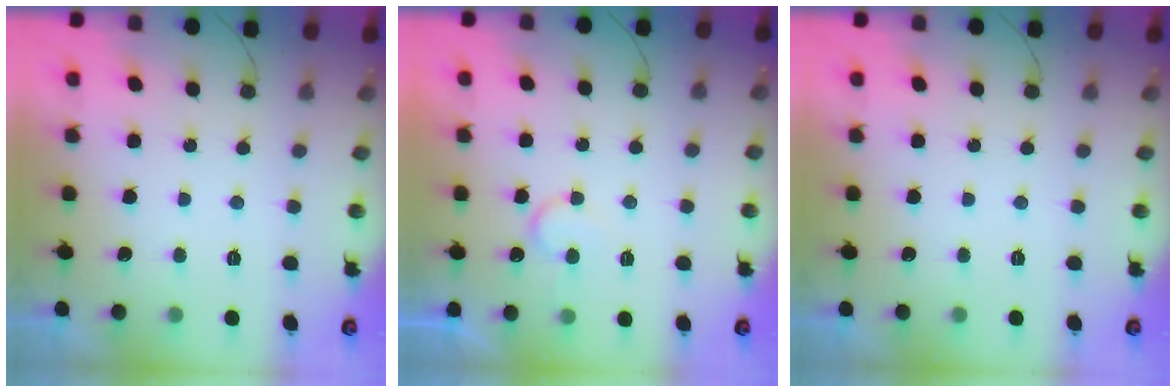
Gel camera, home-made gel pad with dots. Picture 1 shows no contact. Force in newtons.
{"total": 6.0, "press": 6.0, "slide": 0.5}
{"total": 0.0}